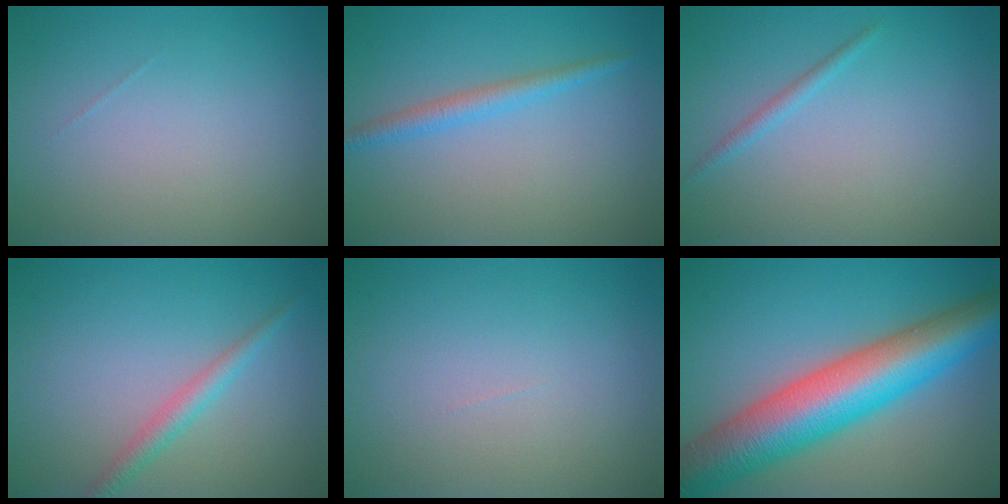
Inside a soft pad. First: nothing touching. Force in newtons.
{"total": 2.0, "press": 2.0, "slide": 0.1}
{"total": 1.0, "press": 1.0, "slide": 0.0}
{"total": 2.0, "press": 2.0, "slide": 0.0}
{"total": 0.0}
{"total": 11.9, "press": 11.9, "slide": 0.1}